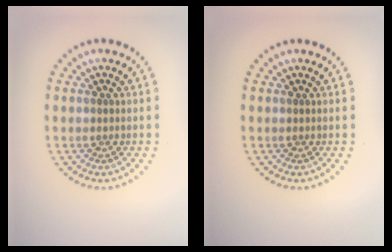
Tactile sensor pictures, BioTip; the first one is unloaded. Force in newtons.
{"total": 0.0}